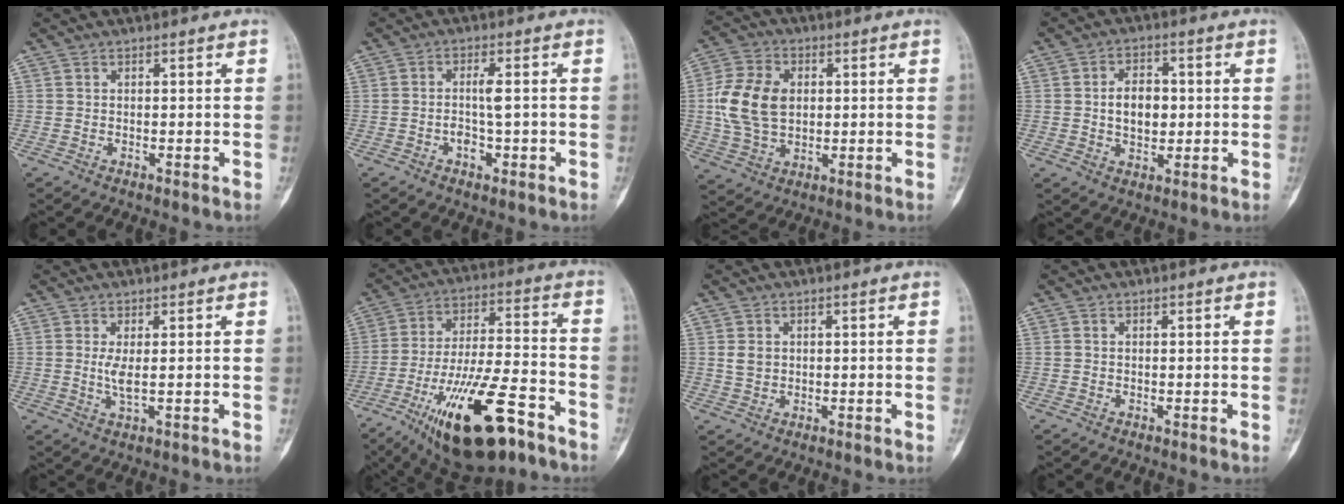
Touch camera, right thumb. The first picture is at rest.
{"total": 4.4, "force": [-0.8, 2.0, 3.8], "torque": [-0.066, 0.010, -0.014]}
{"total": 12.6, "force": [1.2, 8.8, 9.0], "torque": [-0.170, 0.006, 0.023]}
{"total": 7.3, "force": [0.3, 4.9, 5.5], "torque": [-0.066, 0.005, 0.005]}
{"total": 3.0, "force": [0.2, 0.6, 2.9], "torque": [-0.073, -0.011, 0.006]}
{"total": 22.0, "force": [-12.4, 6.9, 16.8], "torque": [-0.306, 0.058, -0.206]}
{"total": 2.4, "force": [0.4, 2.0, 1.3], "torque": [-0.016, 0.001, 0.012]}
{"total": 0.0}